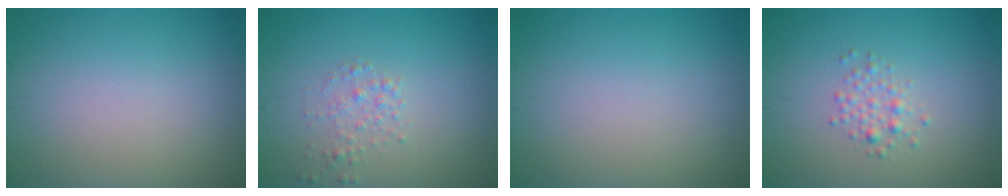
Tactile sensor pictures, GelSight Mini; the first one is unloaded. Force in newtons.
{"total": 1.4, "press": 1.4, "slide": 0.0}
{"total": 0.0}
{"total": 1.7, "press": 1.7, "slide": 0.1}